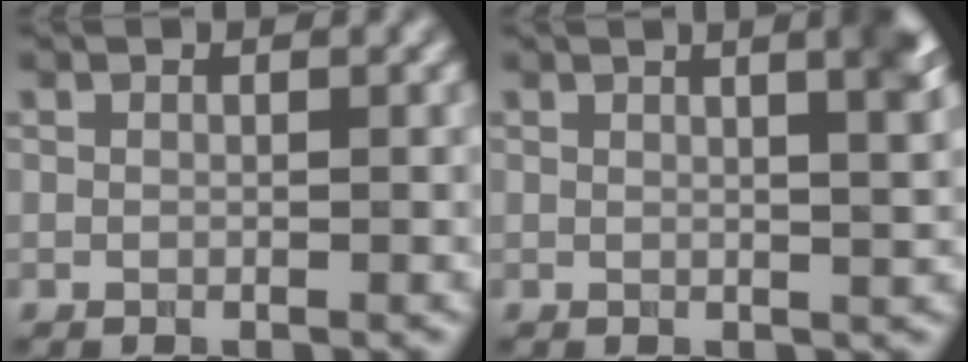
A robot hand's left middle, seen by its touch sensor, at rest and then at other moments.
{"total": 5.6, "force": [2.2, 2.3, 4.6], "torque": [-0.020, 0.025, 0.000]}